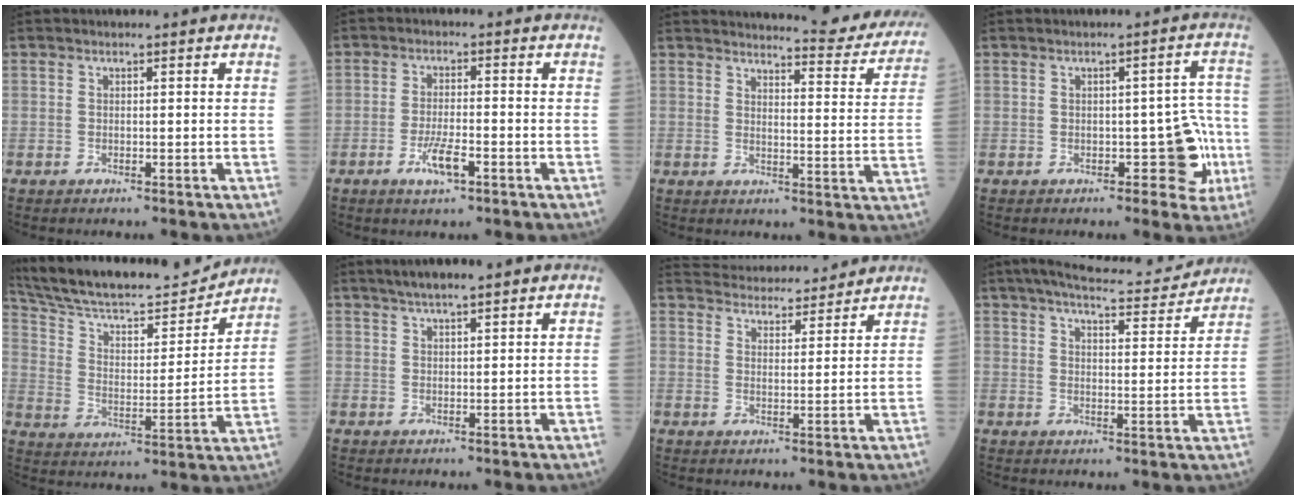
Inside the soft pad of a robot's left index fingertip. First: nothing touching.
{"total": 4.6, "force": [-2.3, 0.9, 3.8], "torque": [-0.080, -0.002, -0.038]}
{"total": 15.4, "force": [14.8, 1.2, 4.1], "torque": [-0.040, -0.077, 0.156]}
{"total": 5.8, "force": [-1.8, 3.0, 4.7], "torque": [-0.042, 0.024, -0.012]}
{"total": 21.0, "force": [19.6, 2.5, 7.1], "torque": [-0.126, -0.001, 0.310]}
{"total": 5.1, "force": [4.0, 0.4, 3.0], "torque": [-0.054, 0.023, 0.074]}
{"total": 15.5, "force": [14.9, 2.6, 3.7], "torque": [-0.060, 0.031, 0.218]}
{"total": 13.8, "force": [12.6, 1.8, 5.4], "torque": [-0.084, 0.008, 0.171]}